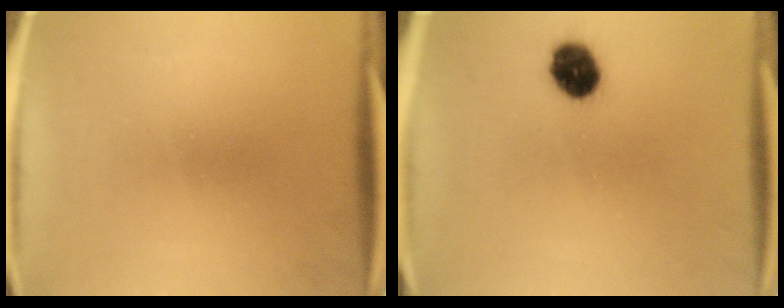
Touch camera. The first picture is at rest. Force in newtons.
{"total": 7.1}